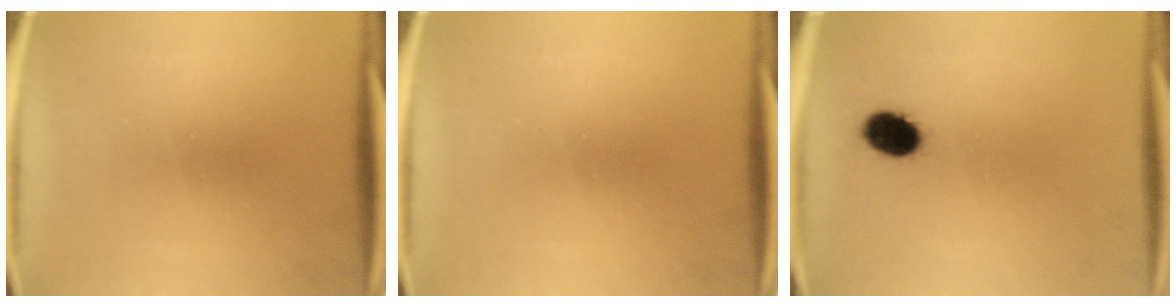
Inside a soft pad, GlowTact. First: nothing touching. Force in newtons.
{"total": 0.0}
{"total": 6.2}